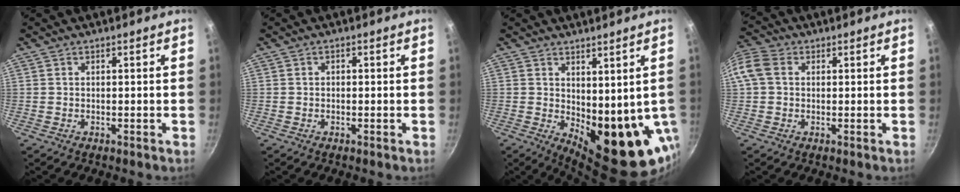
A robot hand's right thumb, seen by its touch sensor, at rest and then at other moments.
{"total": 0.6, "force": [-0.2, 0.5, 0.2], "torque": [-0.003, 0.004, -0.002]}
{"total": 14.3, "force": [0.4, 7.0, 12.4], "torque": [-0.135, -0.032, 0.027]}
{"total": 9.7, "force": [1.7, 7.7, 5.7], "torque": [-0.134, 0.029, 0.018]}